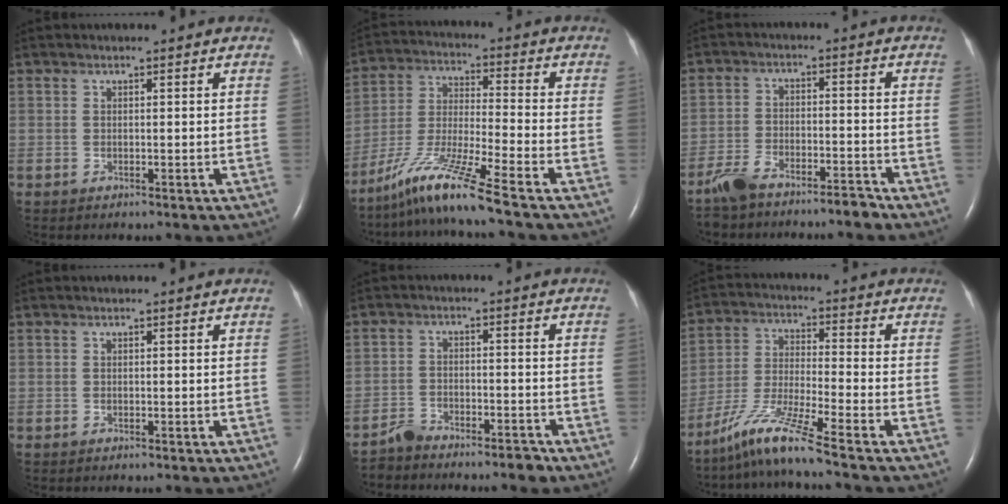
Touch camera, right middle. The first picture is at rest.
{"total": 11.5, "force": [-8.6, -1.7, 7.5], "torque": [-0.156, -0.028, -0.163]}
{"total": 6.4, "force": [-5.7, 1.2, 2.5], "torque": [-0.052, -0.002, -0.107]}
{"total": 0.0}
{"total": 4.2, "force": [-4.1, 0.7, 0.8], "torque": [-0.014, -0.001, -0.070]}
{"total": 9.3, "force": [-7.3, -1.7, 5.5], "torque": [-0.116, -0.028, -0.141]}